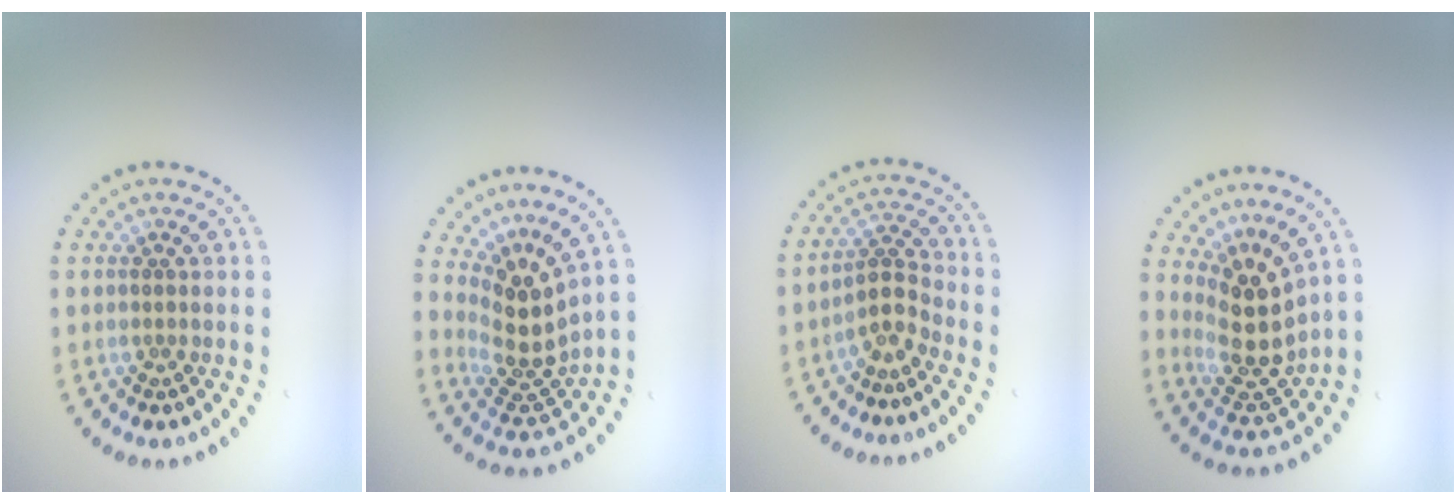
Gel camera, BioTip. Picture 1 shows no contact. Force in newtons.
{"total": 4.1, "press": 2.8, "slide": 2.9}
{"total": 2.5, "press": 1.7, "slide": 1.8}
{"total": 4.6, "press": 3.8, "slide": 2.5}